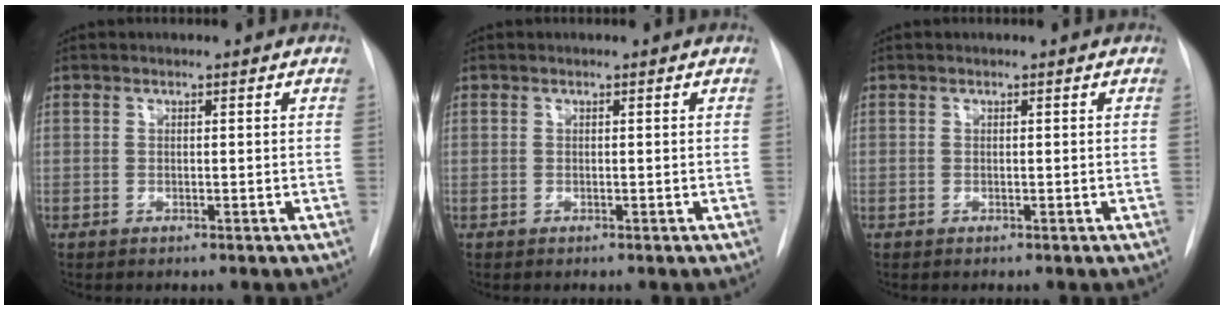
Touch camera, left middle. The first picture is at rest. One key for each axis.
{"total": 0.0}
{"total": 0.0}